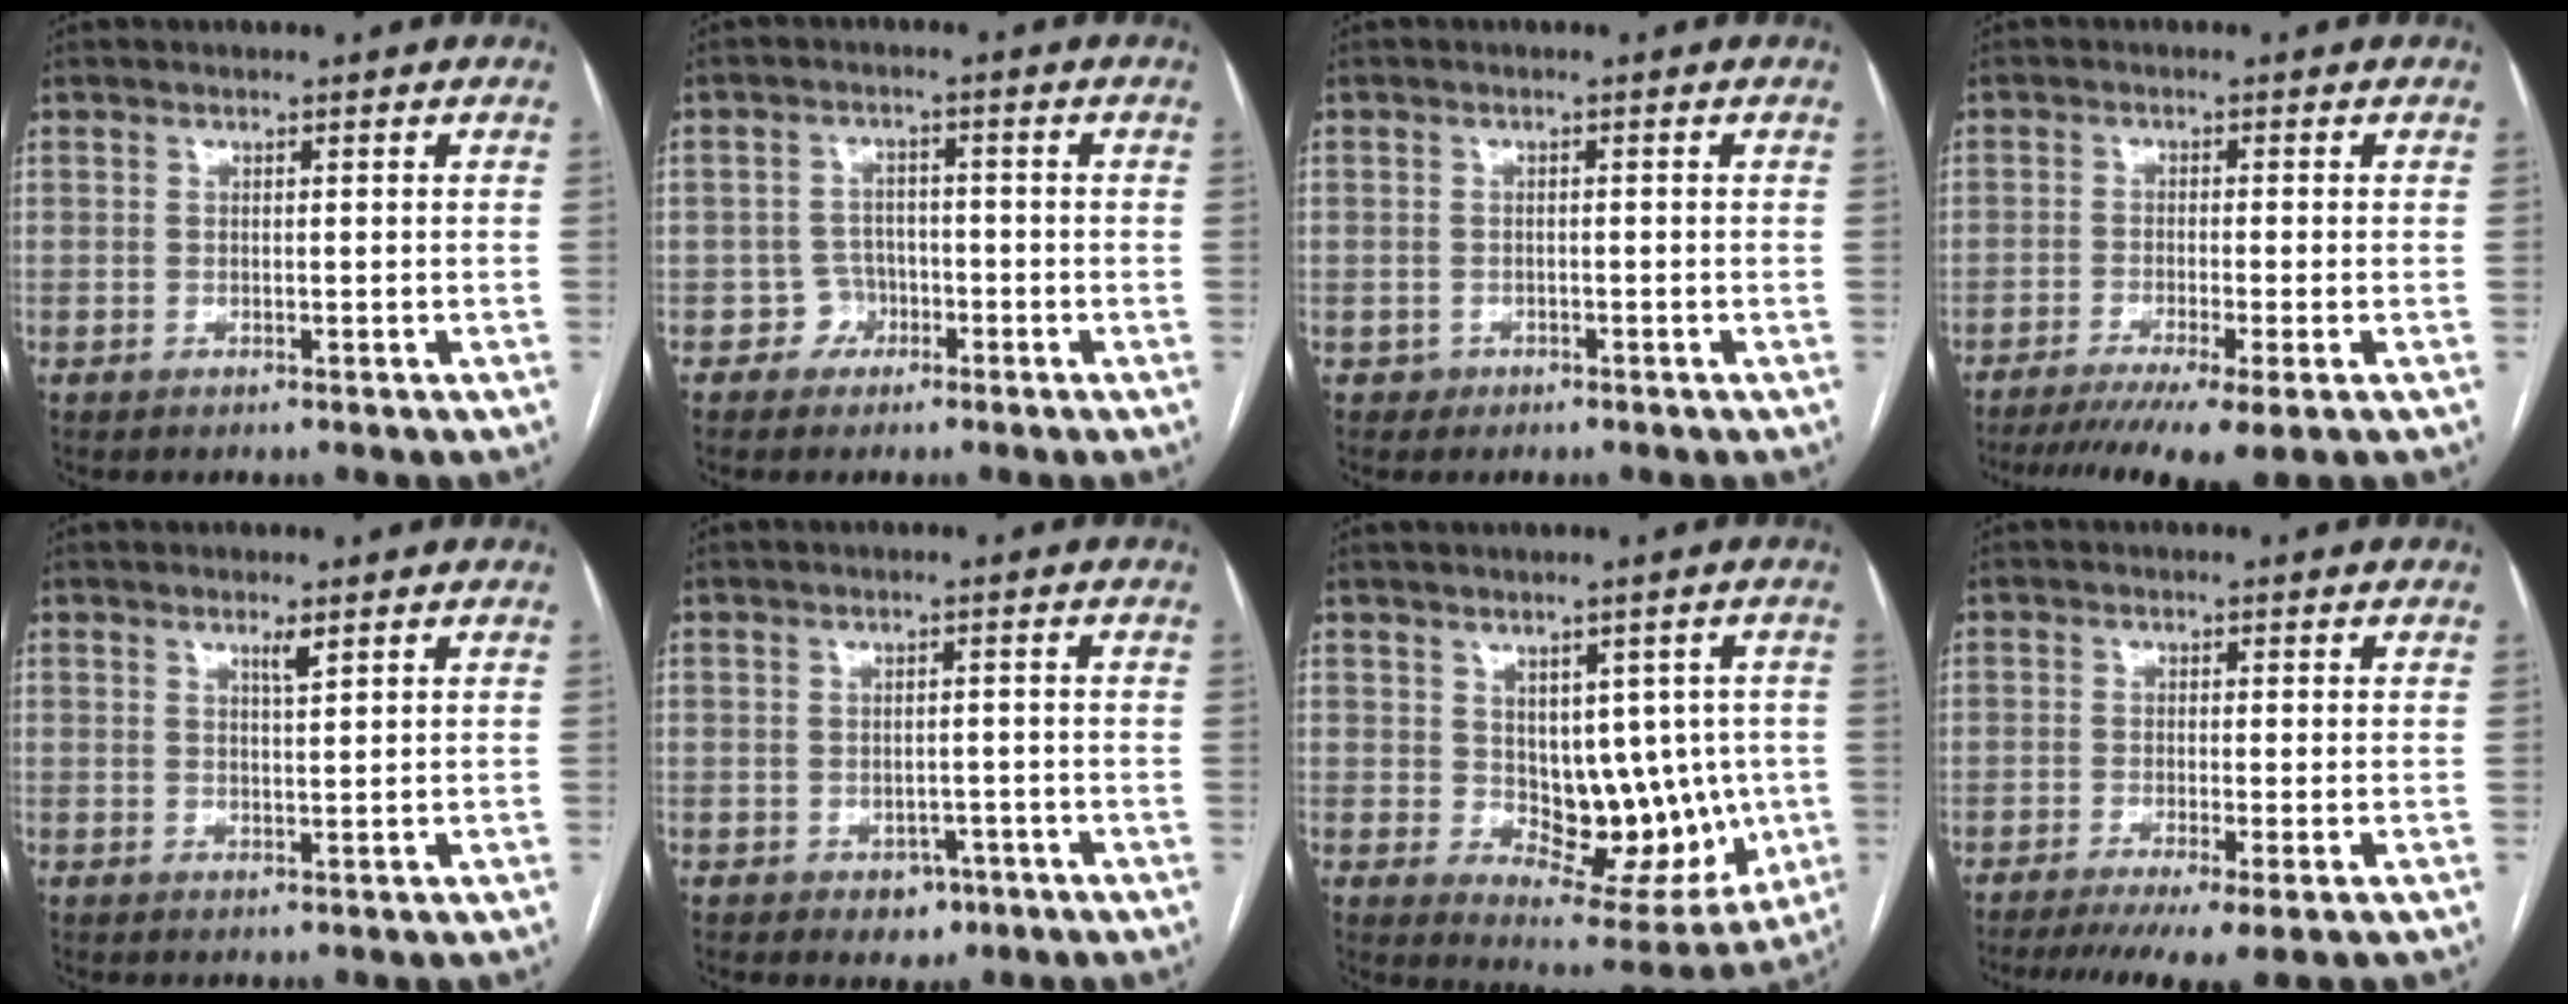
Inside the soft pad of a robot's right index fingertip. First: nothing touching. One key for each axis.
{"total": 3.4, "fx": -1.6, "fy": 3.0, "fz": -0.1, "tx": 0.012, "ty": 0.016, "tz": -0.028}
{"total": 1.7, "fx": -0.9, "fy": 1.4, "fz": -0.2, "tx": 0.006, "ty": 0.009, "tz": -0.015}
{"total": 10.1, "fx": -6.9, "fy": 0.2, "fz": 7.3, "tx": -0.114, "ty": -0.018, "tz": -0.109}
{"total": 1.7, "fx": 1.1, "fy": 0.0, "fz": 1.3, "tx": -0.024, "ty": -0.004, "tz": 0.020}
{"total": 3.3, "fx": -1.6, "fy": 2.5, "fz": 1.5, "tx": -0.008, "ty": 0.006, "tz": -0.013}
{"total": 12.3, "fx": -0.2, "fy": 7.1, "fz": 10.0, "tx": -0.113, "ty": 0.005, "tz": 0.024}
{"total": 7.3, "fx": -4.8, "fy": 0.3, "fz": 5.5, "tx": -0.085, "ty": -0.015, "tz": -0.078}